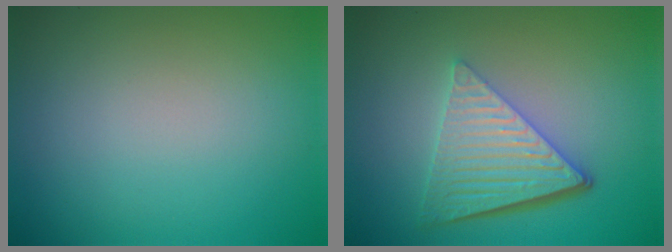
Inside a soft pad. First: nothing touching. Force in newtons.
{"total": 6.5, "press": 4.4, "slide": 4.8}